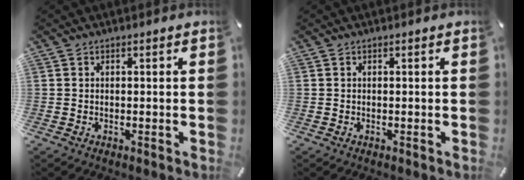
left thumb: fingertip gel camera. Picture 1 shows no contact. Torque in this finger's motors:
{"motor_torque": [0.00, 0.00, -0.01, 0.03, 0.00]}